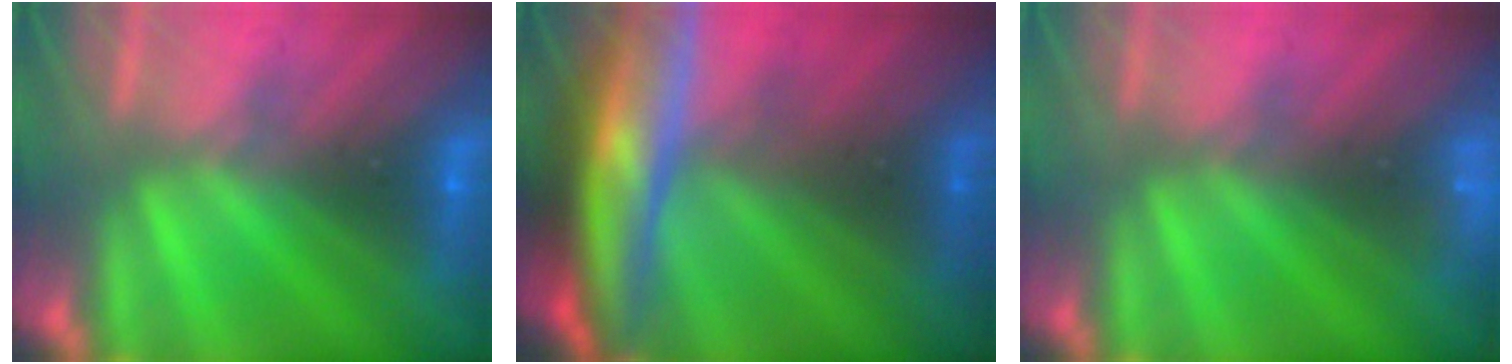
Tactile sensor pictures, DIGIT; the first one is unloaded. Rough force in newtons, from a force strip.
{"total": 8.0}
{"total": 2.9}